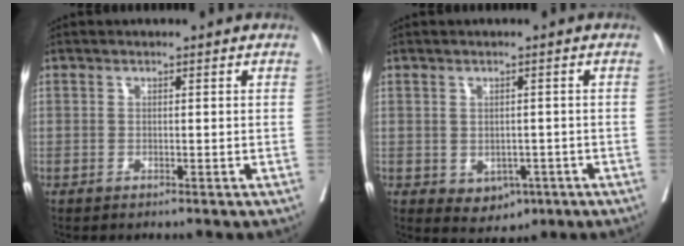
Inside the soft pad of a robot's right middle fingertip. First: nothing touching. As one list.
[{"total": 4.2, "force": [-1.4, 3.1, 2.5], "torque": [-0.028, -0.001, -0.005]}]